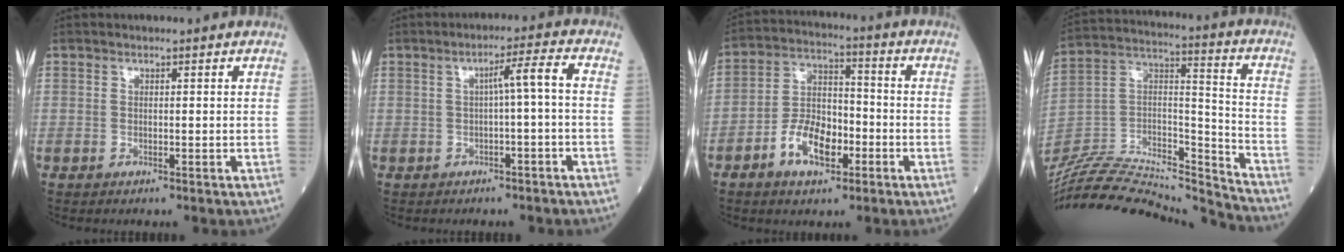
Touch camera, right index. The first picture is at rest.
{"total": 4.0, "force": [-0.5, -0.3, 3.9], "torque": [-0.061, 0.013, -0.006]}
{"total": 9.4, "force": [-4.1, 4.8, 7.0], "torque": [-0.136, 0.016, -0.074]}
{"total": 27.3, "force": [-26.0, 3.1, 7.6], "torque": [-0.158, 0.016, -0.422]}